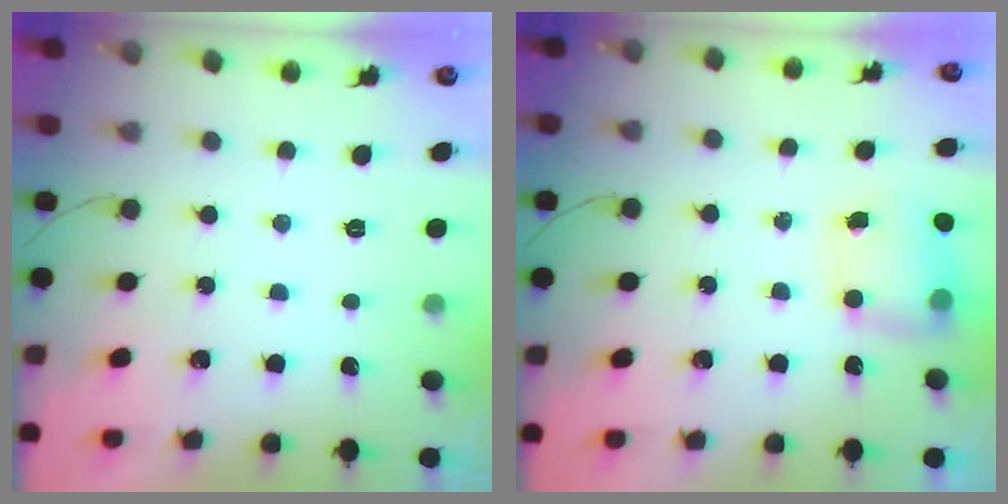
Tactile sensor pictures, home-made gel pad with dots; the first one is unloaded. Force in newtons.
{"total": 8.4, "press": 8.4, "slide": 1.1}